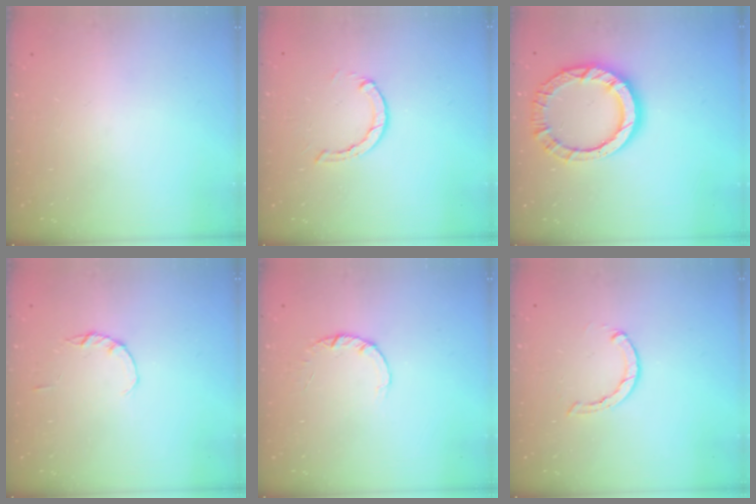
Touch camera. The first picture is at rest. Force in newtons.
{"total": 2.8, "press": 2.7, "slide": 0.4}
{"total": 11.5, "press": 11.5, "slide": 0.9}
{"total": 1.4, "press": 1.3, "slide": 0.3}
{"total": 1.8, "press": 1.8, "slide": 0.1}
{"total": 1.5, "press": 1.5, "slide": 0.2}